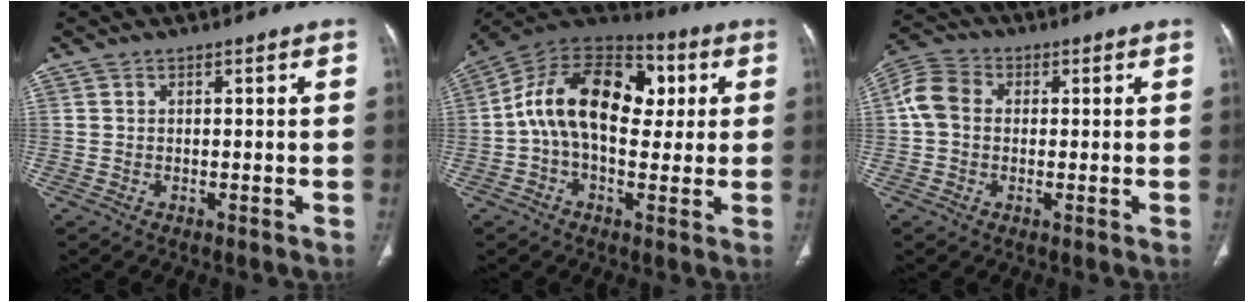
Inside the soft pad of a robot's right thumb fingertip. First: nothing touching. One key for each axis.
{"total": 19.2, "fx": 2.5, "fy": 11.9, "fz": 15.0, "tx": -0.223, "ty": 0.033, "tz": 0.030}
{"total": 6.8, "fx": 0.4, "fy": 5.4, "fz": 4.1, "tx": -0.081, "ty": 0.021, "tz": 0.000}